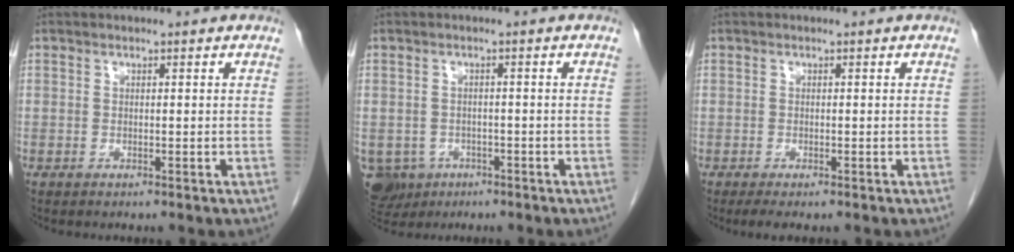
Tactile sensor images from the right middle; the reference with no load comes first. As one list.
[{"total": 7.8, "force": [-3.7, 6.6, 1.8], "torque": [-0.053, 0.003, -0.050]}, {"total": 2.4, "force": [-1.7, 0.7, 1.5], "torque": [-0.028, -0.009, -0.025]}]